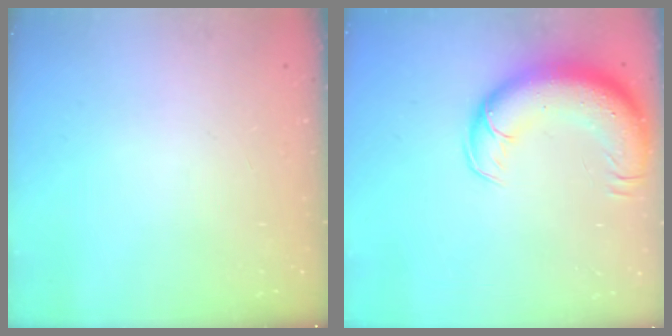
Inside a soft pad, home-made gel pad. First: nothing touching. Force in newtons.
{"total": 16.2, "press": 15.7, "slide": 3.9}